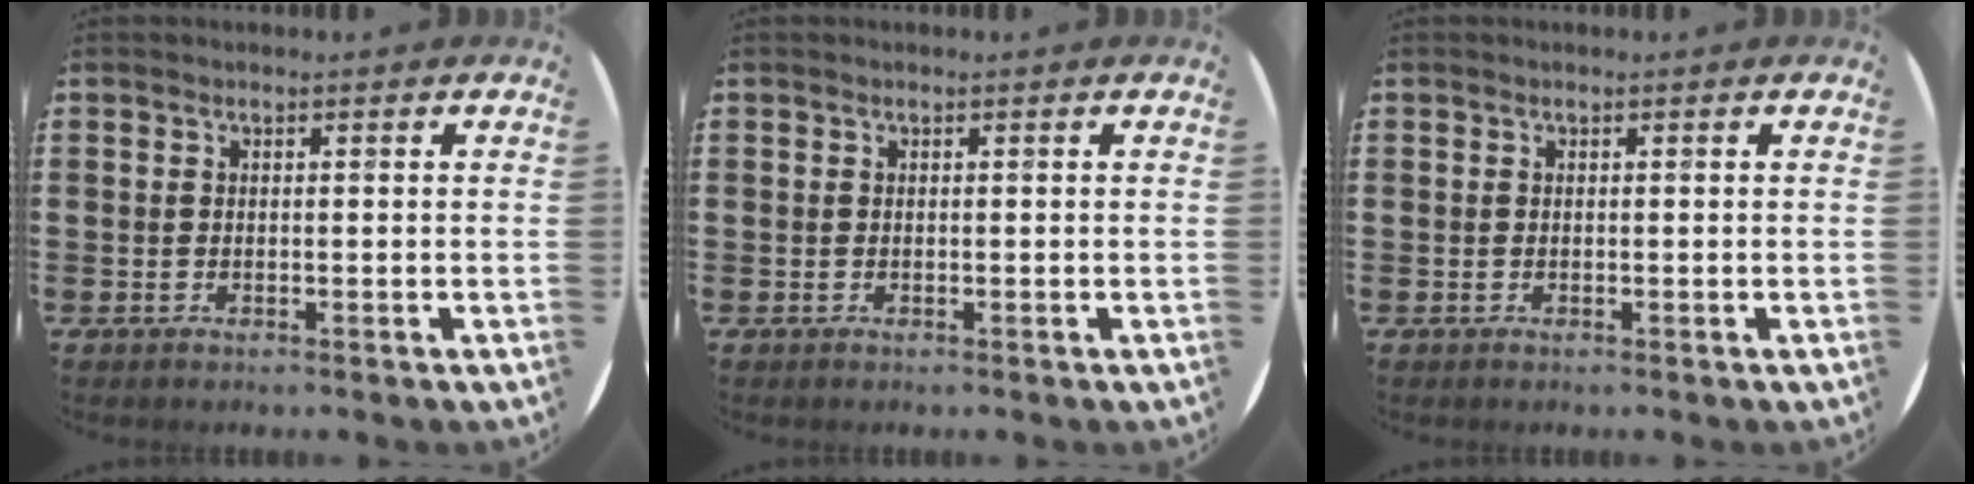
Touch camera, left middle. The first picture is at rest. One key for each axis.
{"total": 0.0}
{"total": 0.0}